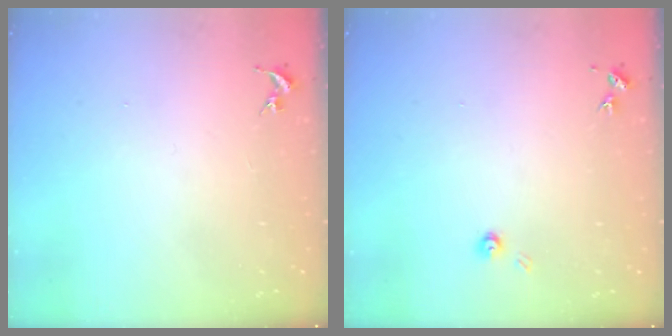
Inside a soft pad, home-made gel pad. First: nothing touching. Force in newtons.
{"total": 3.3, "press": 3.3, "slide": 0.2}